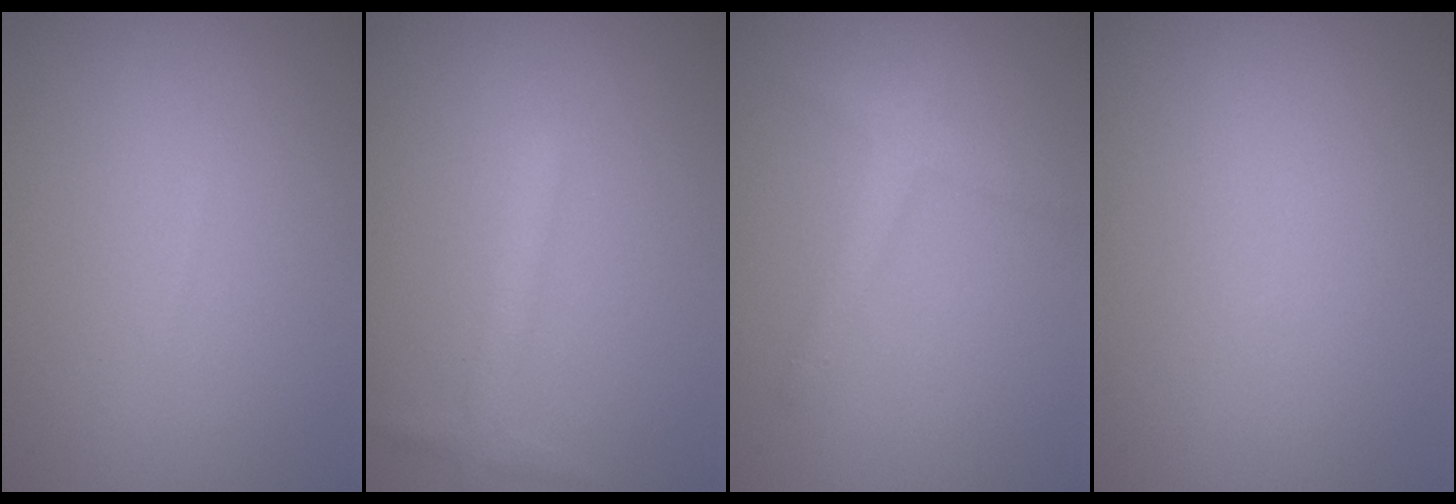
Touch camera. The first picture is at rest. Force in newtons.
{"total": 1.6, "press": 1.6, "slide": 0.1}
{"total": 2.0, "press": 2.0, "slide": 0.1}
{"total": 0.0}